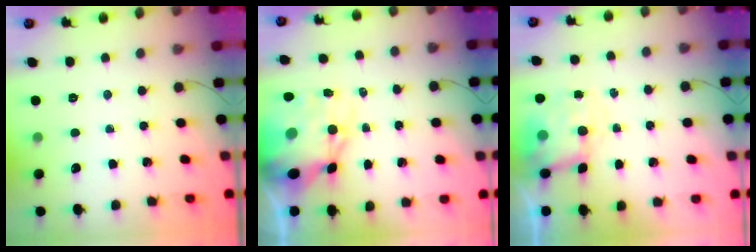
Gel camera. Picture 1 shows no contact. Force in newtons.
{"total": 13.6, "press": 13.2, "slide": 3.5}
{"total": 6.7, "press": 6.6, "slide": 1.3}